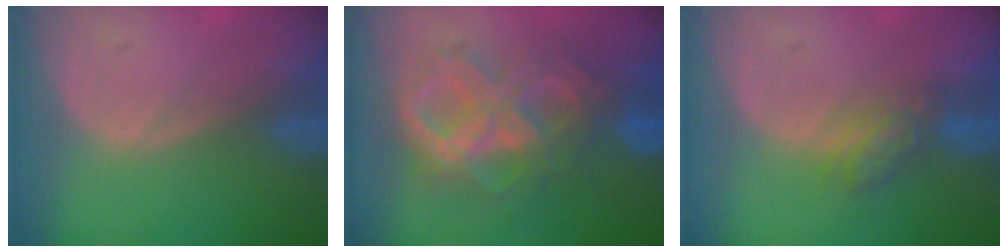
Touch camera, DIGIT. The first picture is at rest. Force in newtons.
{"total": 10.7, "press": 10.6, "slide": 1.1}
{"total": 4.2, "press": 4.2, "slide": 0.6}